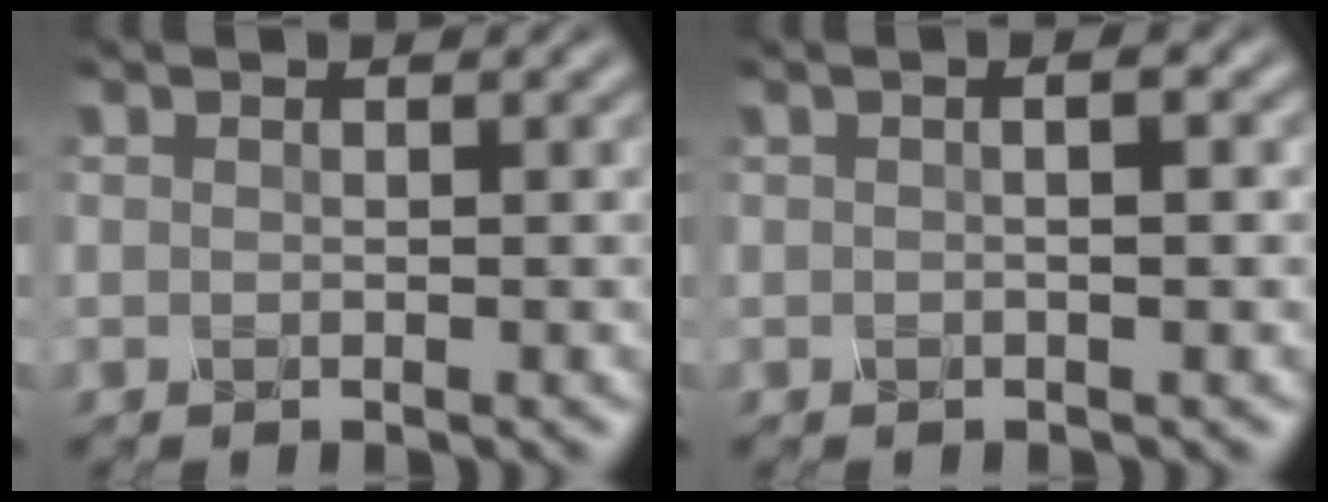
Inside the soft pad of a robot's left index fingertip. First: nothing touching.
{"total": 2.5, "force": [0.7, 1.0, 2.1], "torque": [-0.002, 0.005, -0.013]}